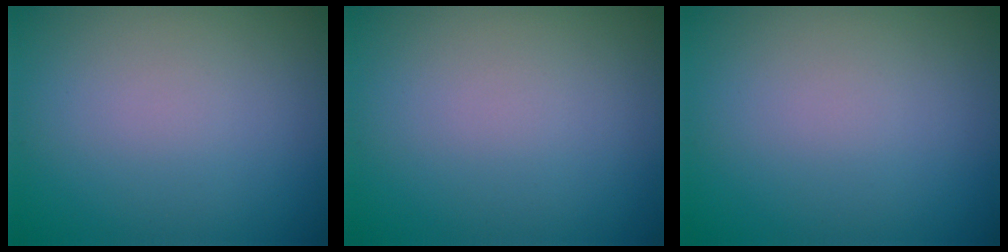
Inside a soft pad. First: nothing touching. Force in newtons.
{"total": 0.0}
{"total": 0.0}